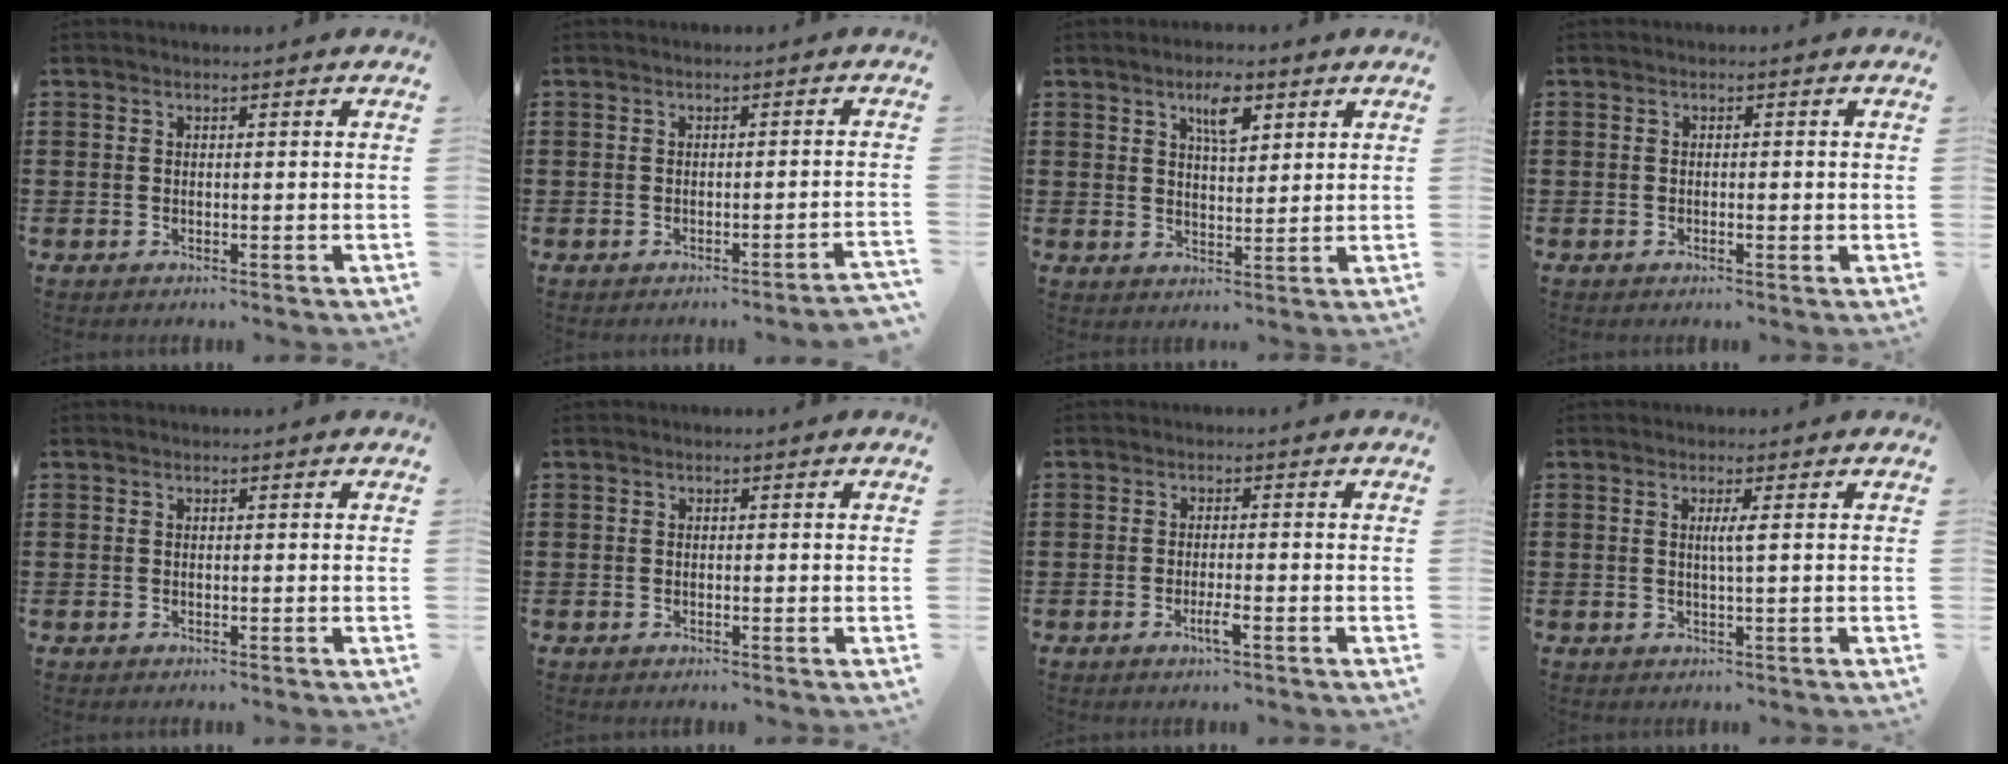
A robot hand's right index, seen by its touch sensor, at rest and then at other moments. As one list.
[{"total": 1.2, "force": [-1.0, -0.2, 0.6], "torque": [-0.011, -0.002, -0.018]}, {"total": 5.0, "force": [2.9, 1.8, 3.7], "torque": [-0.057, -0.002, 0.044]}, {"total": 0.8, "force": [-0.2, 0.2, 0.7], "torque": [-0.014, -0.003, -0.003]}, {"total": 0.0}, {"total": 0.0}, {"total": 2.6, "force": [-1.3, 0.2, 2.2], "torque": [-0.045, -0.004, -0.025]}, {"total": 1.9, "force": [0.3, -0.4, 1.9], "torque": [-0.036, -0.005, 0.001]}]